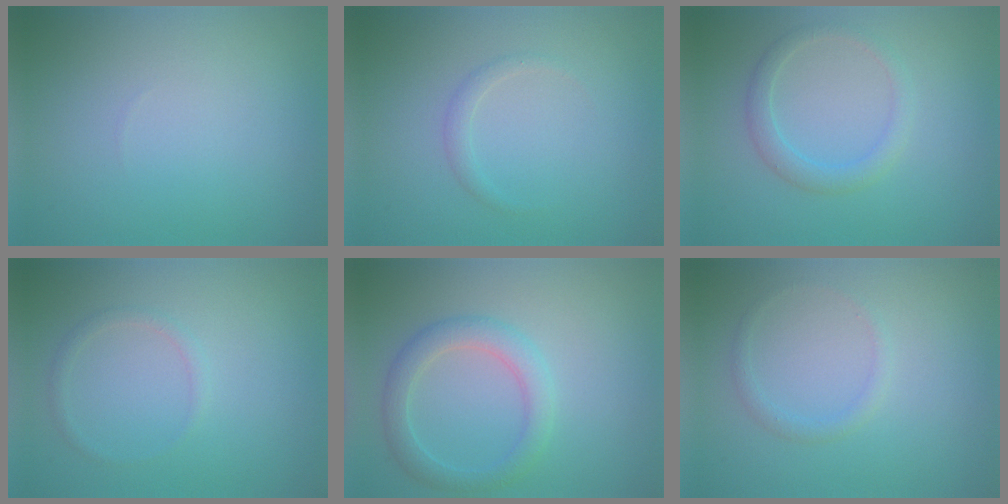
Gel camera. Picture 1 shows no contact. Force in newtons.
{"total": 1.0, "press": 1.0, "slide": 0.0}
{"total": 2.0, "press": 2.0, "slide": 0.1}
{"total": 0.9, "press": 0.9, "slide": 0.1}
{"total": 2.8, "press": 2.8, "slide": 0.0}
{"total": 1.0, "press": 1.0, "slide": 0.0}